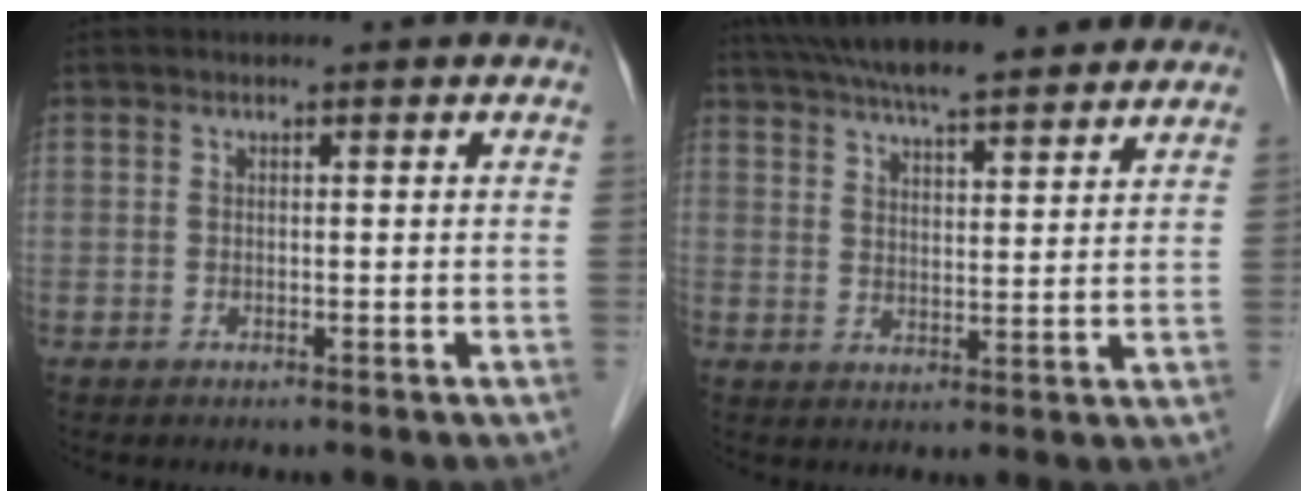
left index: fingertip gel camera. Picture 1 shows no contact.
{"total": 16.2, "force": [13.7, 2.6, 8.1], "torque": [-0.136, 0.038, 0.201]}